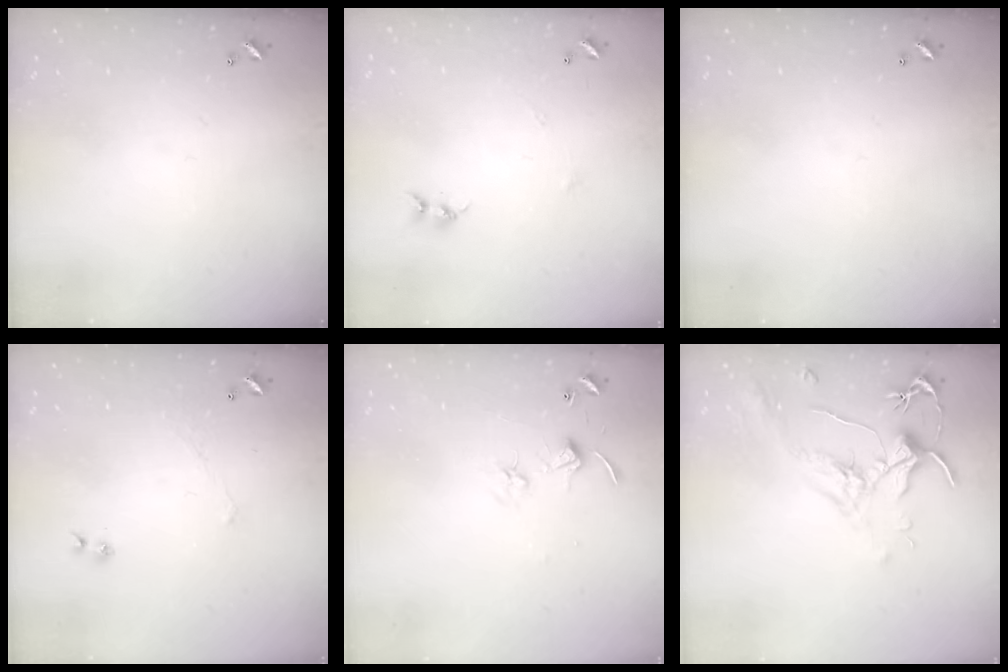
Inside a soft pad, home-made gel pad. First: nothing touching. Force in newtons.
{"total": 5.8, "press": 5.8, "slide": 0.7}
{"total": 0.0}
{"total": 1.5, "press": 1.4, "slide": 0.6}
{"total": 4.2, "press": 4.2, "slide": 0.5}
{"total": 1.8, "press": 1.7, "slide": 0.6}